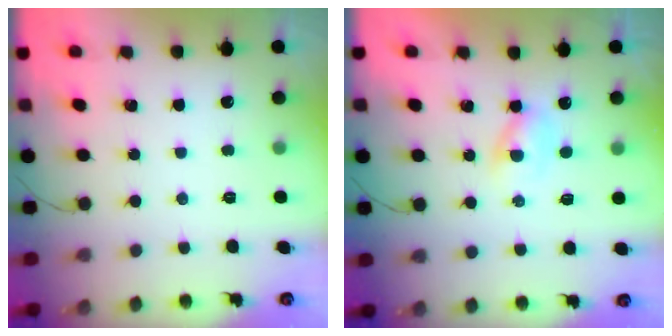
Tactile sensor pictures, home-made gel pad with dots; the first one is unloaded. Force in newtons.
{"total": 2.3, "press": 2.1, "slide": 1.0}